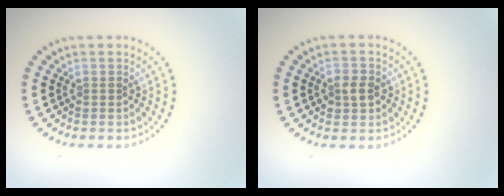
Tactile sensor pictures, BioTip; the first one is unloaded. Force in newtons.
{"total": 1.9, "press": 1.8, "slide": 0.5}